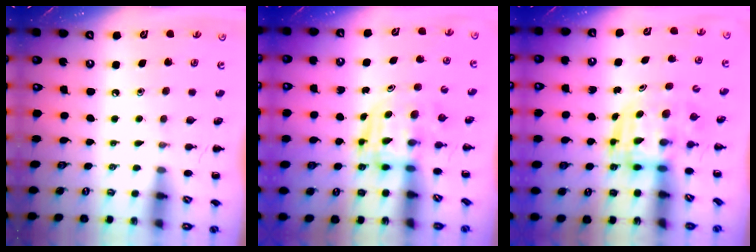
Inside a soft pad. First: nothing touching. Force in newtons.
{"total": 3.2, "press": 3.1, "slide": 0.5}
{"total": 3.3, "press": 3.2, "slide": 0.7}